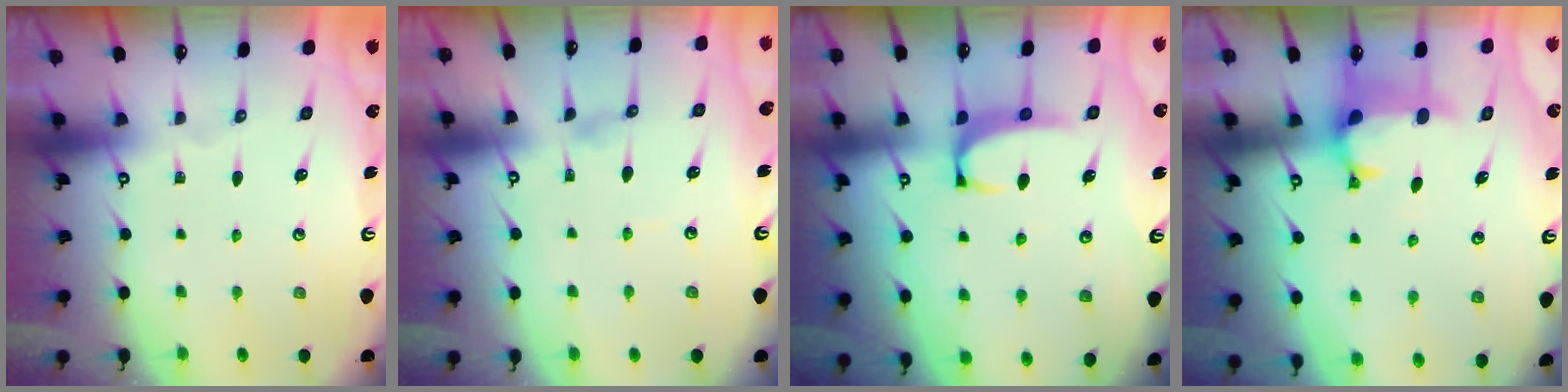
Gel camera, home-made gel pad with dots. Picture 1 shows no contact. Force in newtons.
{"total": 0.9, "press": 0.9, "slide": 0.3}
{"total": 2.3, "press": 2.2, "slide": 0.6}
{"total": 0.9, "press": 0.2, "slide": 0.9}